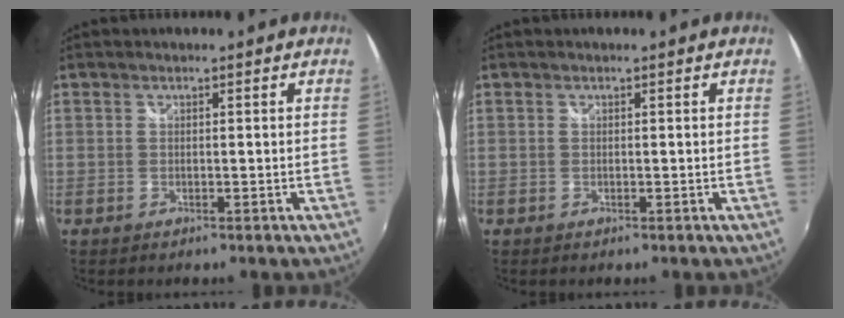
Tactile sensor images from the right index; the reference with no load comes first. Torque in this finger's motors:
{"motor_torque": [0.00, 0.00, 0.00, 0.00]}